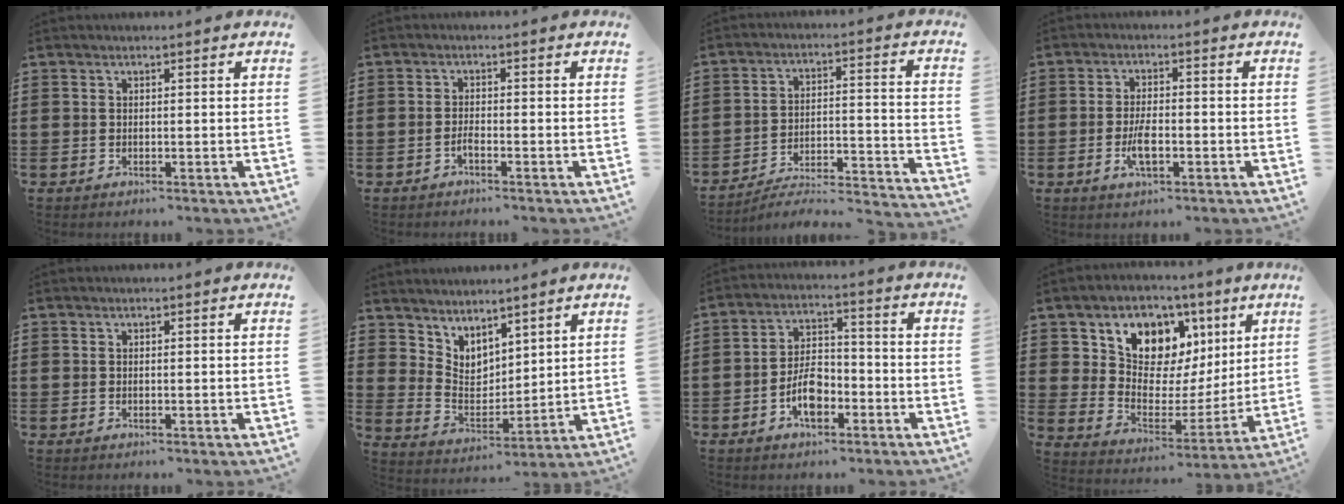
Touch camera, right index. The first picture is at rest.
{"total": 1.4, "force": [-0.9, 0.3, 1.0], "torque": [-0.022, -0.004, -0.016]}
{"total": 3.4, "force": [-3.1, 0.3, 1.4], "torque": [-0.035, -0.020, -0.071]}
{"total": 4.6, "force": [-1.5, 1.7, 4.0], "torque": [-0.083, 0.000, -0.028]}
{"total": 0.0}
{"total": 4.8, "force": [4.0, 2.4, -0.6], "torque": [-0.024, -0.042, 0.075]}
{"total": 6.7, "force": [-2.8, 3.5, 4.9], "torque": [-0.103, 0.005, -0.053]}
{"total": 8.8, "force": [5.3, 6.4, 3.0], "torque": [-0.091, -0.048, 0.092]}